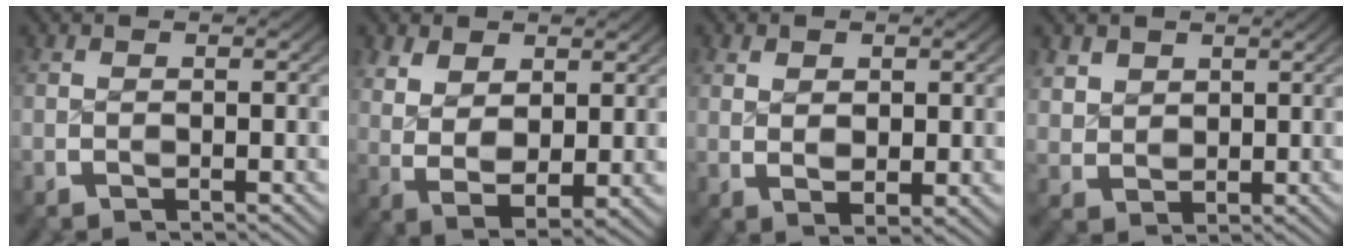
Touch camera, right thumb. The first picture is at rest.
{"total": 7.3, "force": [0.0, 5.0, 5.3], "torque": [-0.121, -0.044, 0.025]}
{"total": 2.5, "force": [0.7, 1.3, 2.0], "torque": [-0.035, -0.010, 0.025]}
{"total": 3.5, "force": [1.8, 2.6, 1.5], "torque": [-0.034, -0.016, 0.047]}